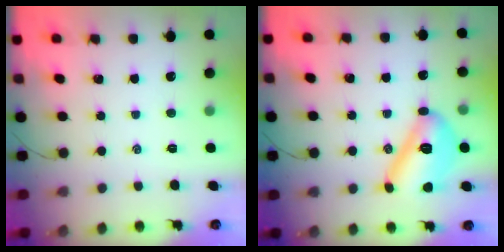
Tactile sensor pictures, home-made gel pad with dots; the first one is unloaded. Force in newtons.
{"total": 14.5, "press": 14.5, "slide": 1.0}